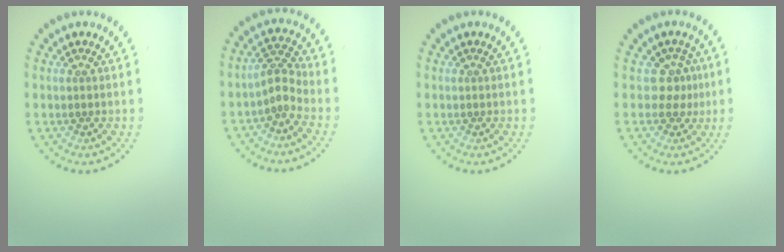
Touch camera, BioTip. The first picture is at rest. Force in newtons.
{"total": 2.1, "press": 1.4, "slide": 1.5}
{"total": 0.0}
{"total": 2.3, "press": 1.6, "slide": 1.6}